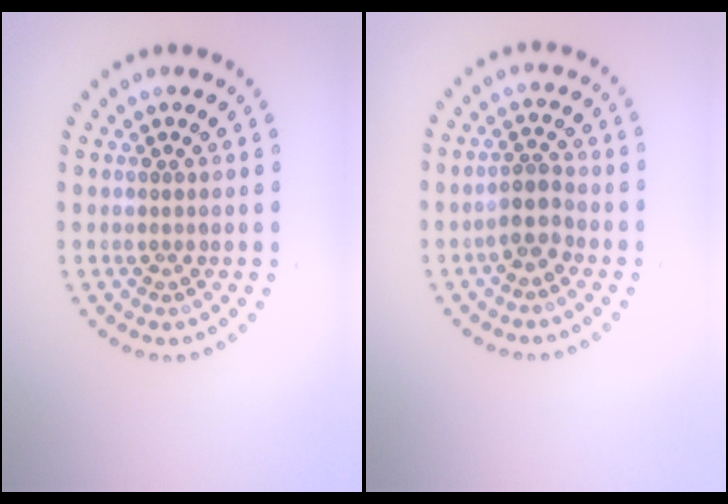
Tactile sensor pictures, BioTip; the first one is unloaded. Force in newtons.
{"total": 2.2, "press": 1.9, "slide": 1.1}